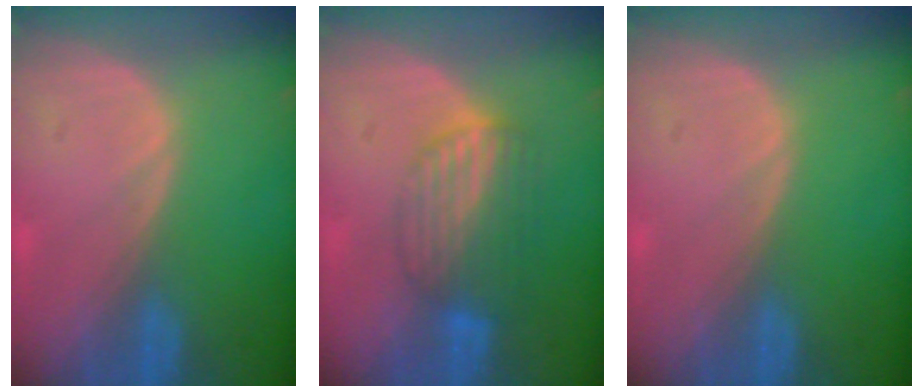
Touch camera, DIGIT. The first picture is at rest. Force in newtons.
{"total": 6.8, "press": 6.1, "slide": 3.1}
{"total": 0.0}